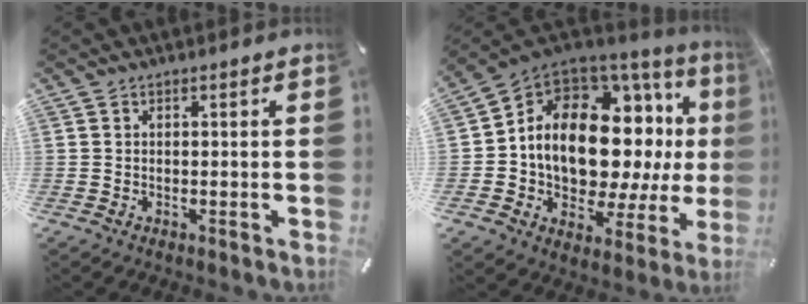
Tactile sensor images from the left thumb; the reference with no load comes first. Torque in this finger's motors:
{"motor_torque": [1.86, 3.16, 0.92, 0.07, 0.21]}